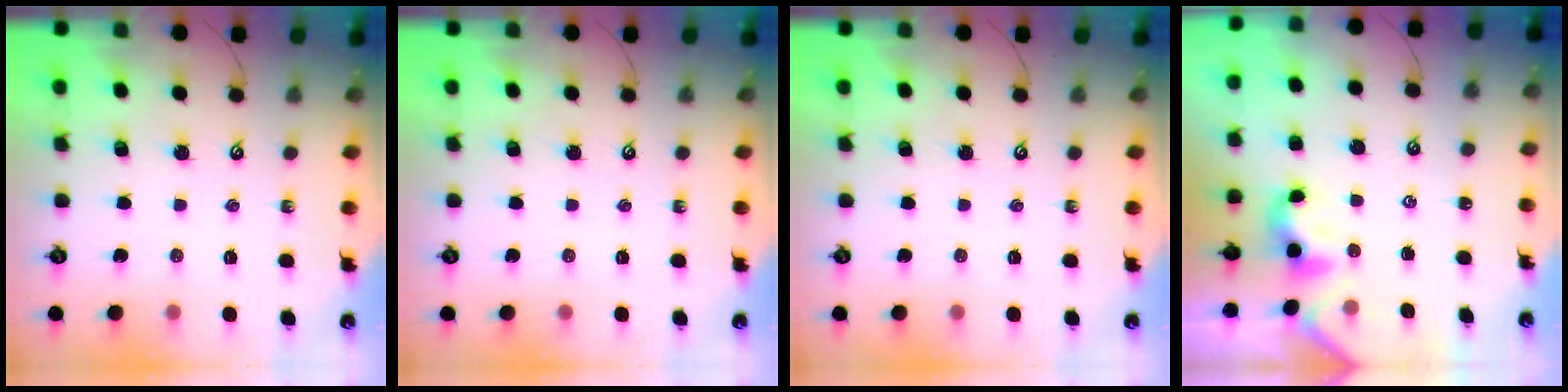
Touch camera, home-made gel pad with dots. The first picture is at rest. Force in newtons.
{"total": 0.0}
{"total": 0.0}
{"total": 2.1, "press": 2.1, "slide": 0.2}